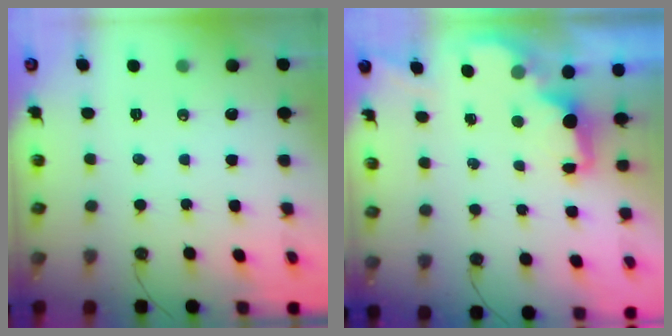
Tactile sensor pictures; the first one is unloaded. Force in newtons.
{"total": 1.7, "press": 1.6, "slide": 0.6}